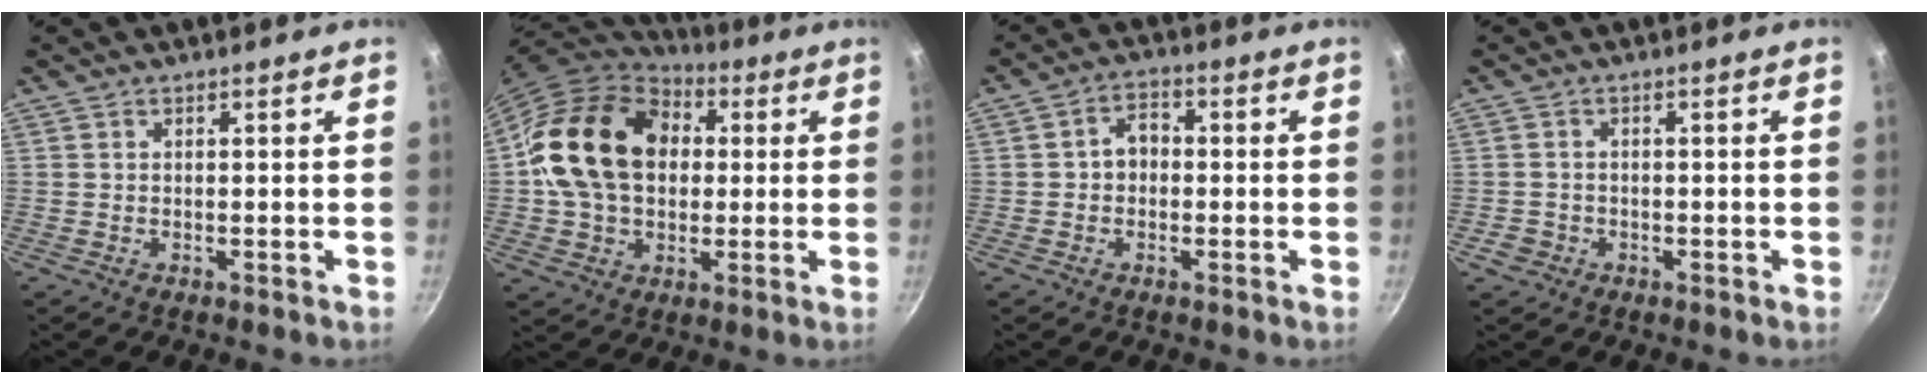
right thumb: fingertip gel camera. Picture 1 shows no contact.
{"total": 20.3, "force": [2.7, 15.3, 13.0], "torque": [-0.207, 0.029, 0.040]}
{"total": 4.4, "force": [-0.3, 3.5, 2.8], "torque": [-0.018, 0.015, -0.012]}
{"total": 2.5, "force": [-1.1, 2.1, 0.7], "torque": [-0.006, 0.012, -0.014]}